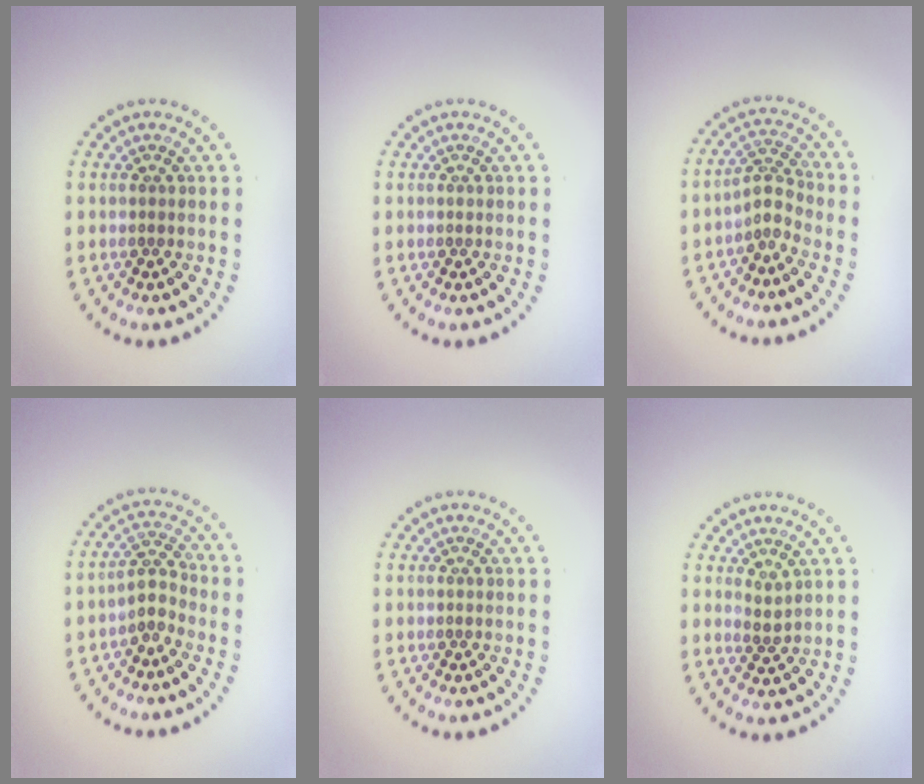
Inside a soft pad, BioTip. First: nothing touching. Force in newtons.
{"total": 0.0}
{"total": 2.3, "press": 1.5, "slide": 1.6}
{"total": 2.2, "press": 1.7, "slide": 1.4}
{"total": 0.0}
{"total": 1.4, "press": 1.0, "slide": 1.0}